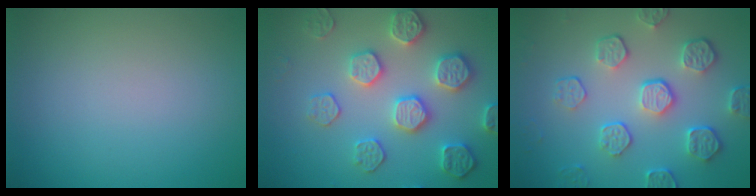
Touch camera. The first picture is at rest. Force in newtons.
{"total": 5.1, "press": 4.9, "slide": 1.4}
{"total": 5.5, "press": 4.2, "slide": 3.6}